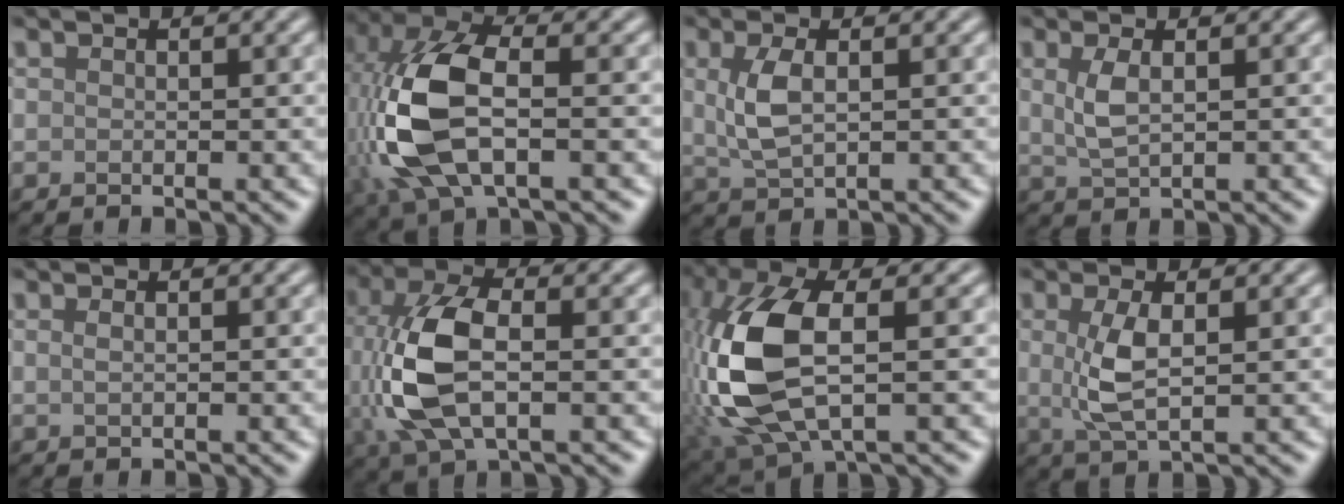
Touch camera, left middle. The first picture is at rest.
{"total": 10.9, "force": [-0.9, 5.6, 9.3], "torque": [-0.229, 0.006, -0.023]}
{"total": 3.4, "force": [0.6, 1.6, 3.0], "torque": [-0.071, 0.000, 0.015]}
{"total": 2.5, "force": [0.7, 1.0, 2.2], "torque": [-0.054, -0.001, 0.016]}
{"total": 0.9, "force": [0.3, 0.4, 0.7], "torque": [-0.009, -0.004, 0.003]}
{"total": 8.6, "force": [-0.2, 4.6, 7.3], "torque": [-0.171, 0.002, -0.006]}
{"total": 11.4, "force": [-0.5, 5.4, 10.0], "torque": [-0.243, 0.000, -0.012]}
{"total": 3.7, "force": [0.5, 1.3, 3.4], "torque": [-0.081, -0.003, 0.010]}